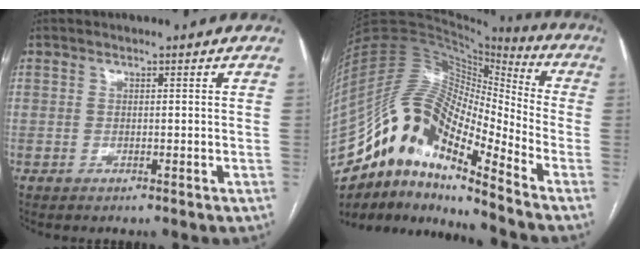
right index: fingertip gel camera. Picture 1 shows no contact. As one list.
[{"total": 21.0, "force": [-14.2, 5.2, 14.5], "torque": [-0.296, 0.024, -0.257]}]